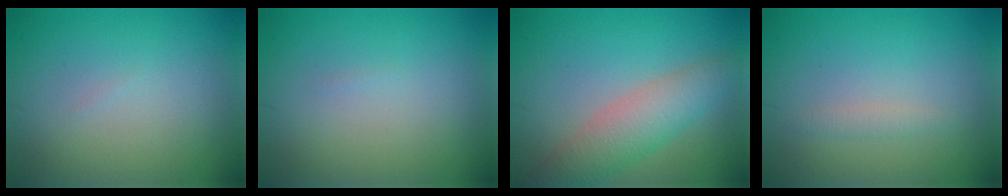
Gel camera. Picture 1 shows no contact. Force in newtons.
{"total": 0.0}
{"total": 4.7, "press": 4.7, "slide": 0.2}
{"total": 0.8, "press": 0.8, "slide": 0.1}